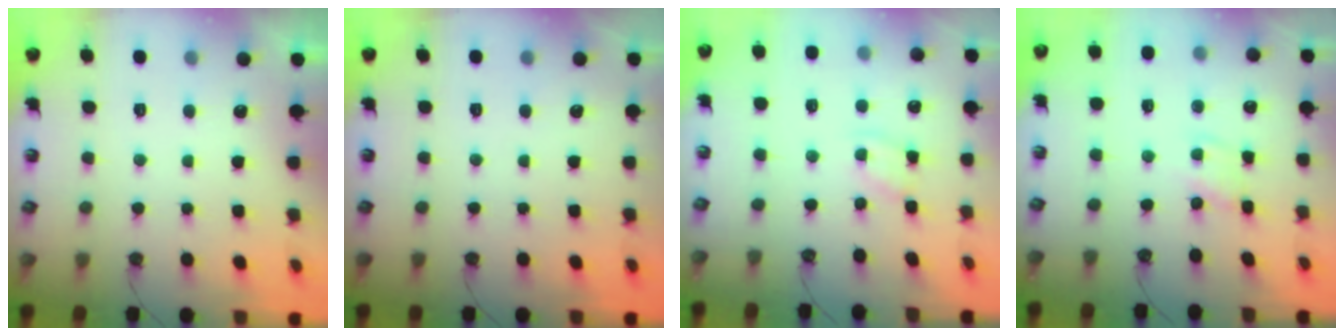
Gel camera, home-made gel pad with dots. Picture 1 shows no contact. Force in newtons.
{"total": 0.0}
{"total": 3.7, "press": 3.7, "slide": 0.5}
{"total": 2.1, "press": 2.1, "slide": 0.3}